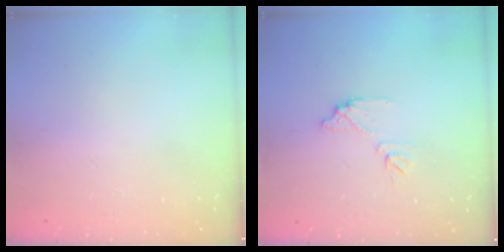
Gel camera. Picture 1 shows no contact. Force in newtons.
{"total": 7.8, "press": 7.8, "slide": 0.4}